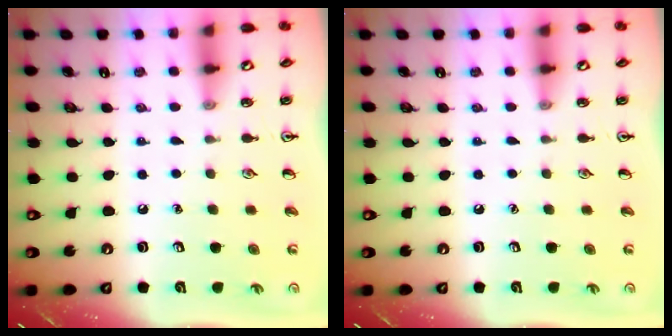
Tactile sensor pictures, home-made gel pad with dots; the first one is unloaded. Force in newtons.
{"total": 0.0}